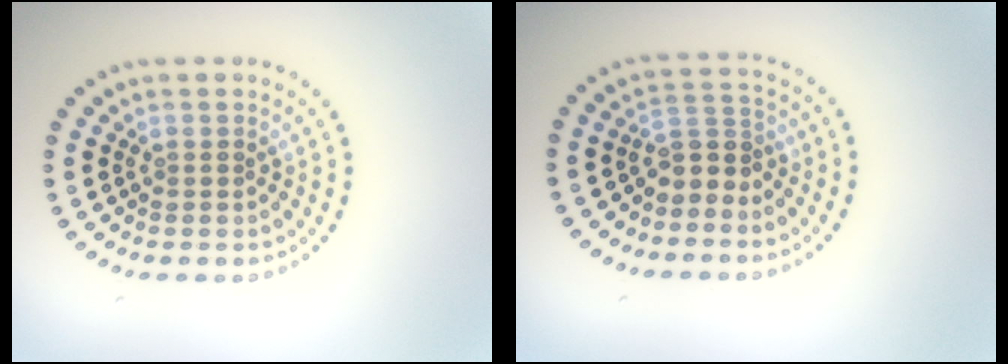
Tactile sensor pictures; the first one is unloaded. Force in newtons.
{"total": 2.4, "press": 1.7, "slide": 1.7}